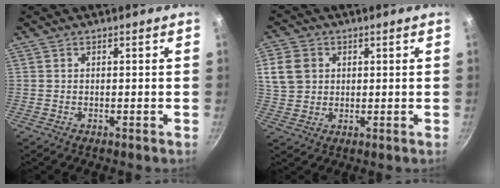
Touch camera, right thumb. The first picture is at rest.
{"total": 7.7, "force": [2.0, 6.3, 3.8], "torque": [-0.057, -0.001, 0.037]}